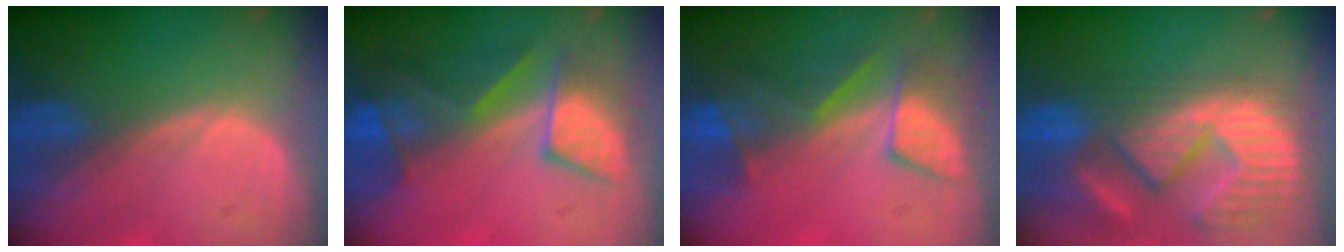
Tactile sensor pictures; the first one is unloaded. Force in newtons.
{"total": 8.8, "press": 8.2, "slide": 3.2}
{"total": 8.1, "press": 7.2, "slide": 3.7}
{"total": 14.0, "press": 12.1, "slide": 7.1}